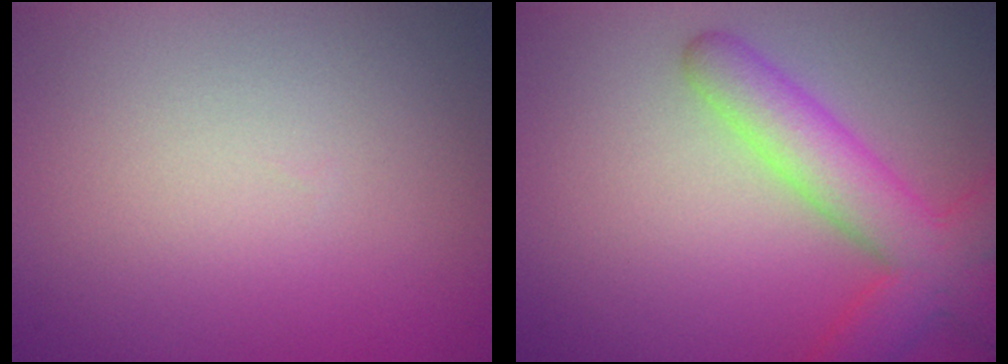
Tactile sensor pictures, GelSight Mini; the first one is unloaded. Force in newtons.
{"total": 5.8, "press": 5.8, "slide": 0.2}